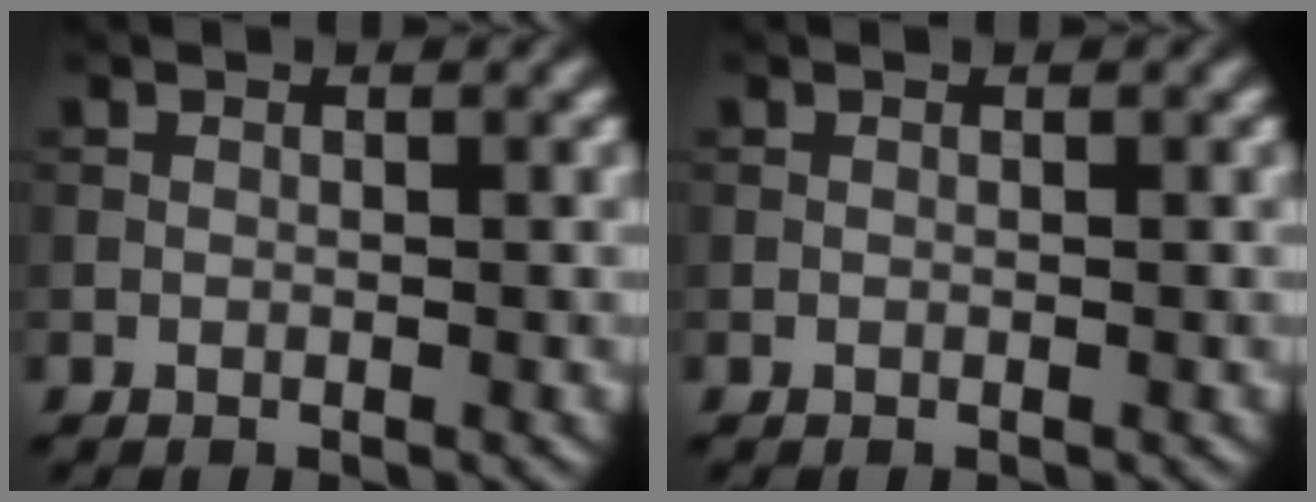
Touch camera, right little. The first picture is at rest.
{"total": 0.0}